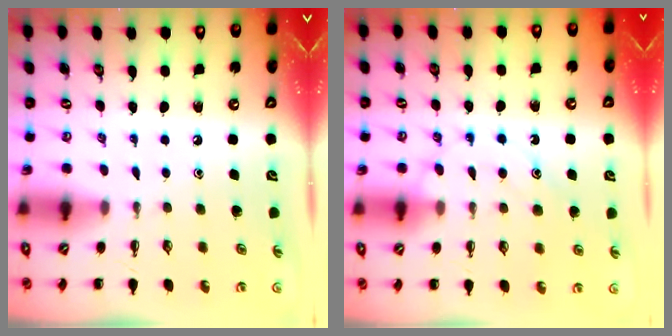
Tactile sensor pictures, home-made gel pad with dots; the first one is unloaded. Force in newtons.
{"total": 12.4, "press": 12.4, "slide": 1.3}